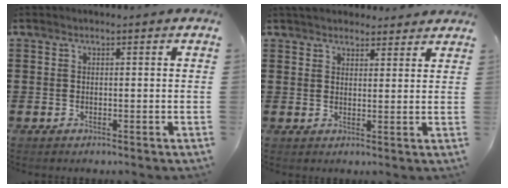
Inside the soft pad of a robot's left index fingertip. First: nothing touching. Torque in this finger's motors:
{"motor_torque": [1.16, -0.98, 0.90, 0.13]}